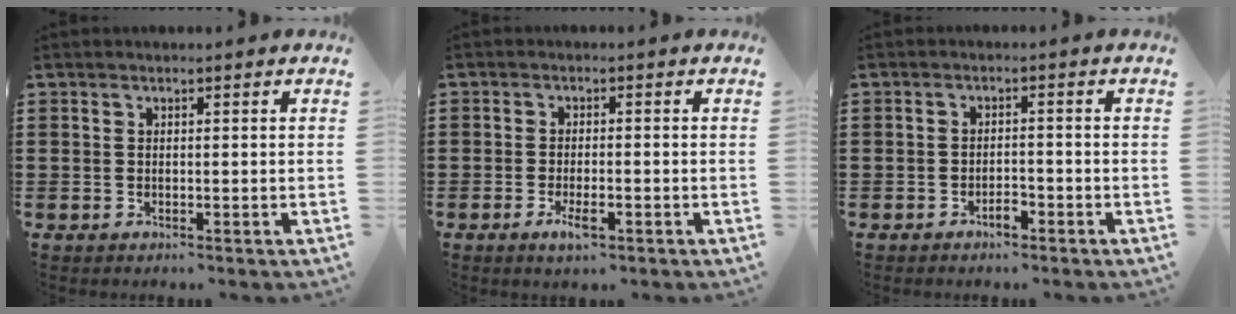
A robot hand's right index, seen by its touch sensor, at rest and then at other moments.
{"total": 3.0, "force": [-1.5, 0.8, 2.5], "torque": [-0.055, -0.005, -0.031]}
{"total": 2.3, "force": [-1.6, 0.7, 1.4], "torque": [-0.029, 0.001, -0.033]}